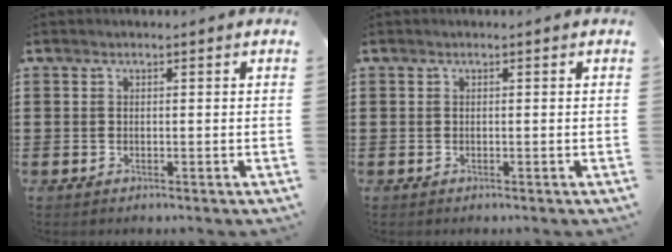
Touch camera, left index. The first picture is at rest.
{"total": 0.0}